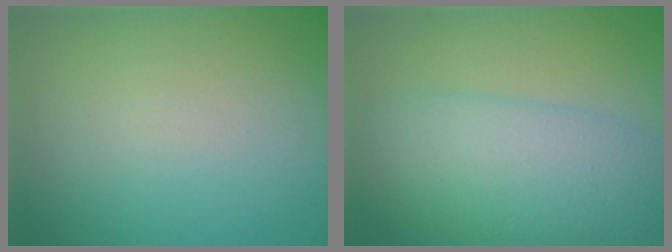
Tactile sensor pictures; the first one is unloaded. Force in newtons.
{"total": 8.9, "press": 8.9, "slide": 0.0}